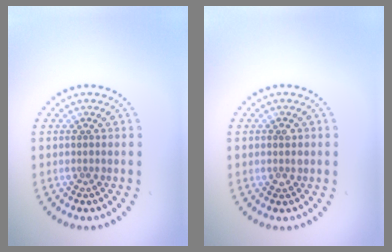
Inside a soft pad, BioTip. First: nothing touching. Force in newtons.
{"total": 1.1, "press": 1.1, "slide": 0.4}